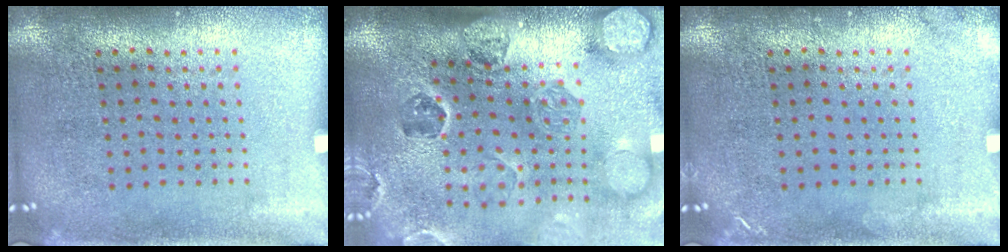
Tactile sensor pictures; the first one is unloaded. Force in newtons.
{"total": 3.0, "press": 2.8, "slide": 1.0}
{"total": 0.8, "press": 0.8, "slide": 0.1}